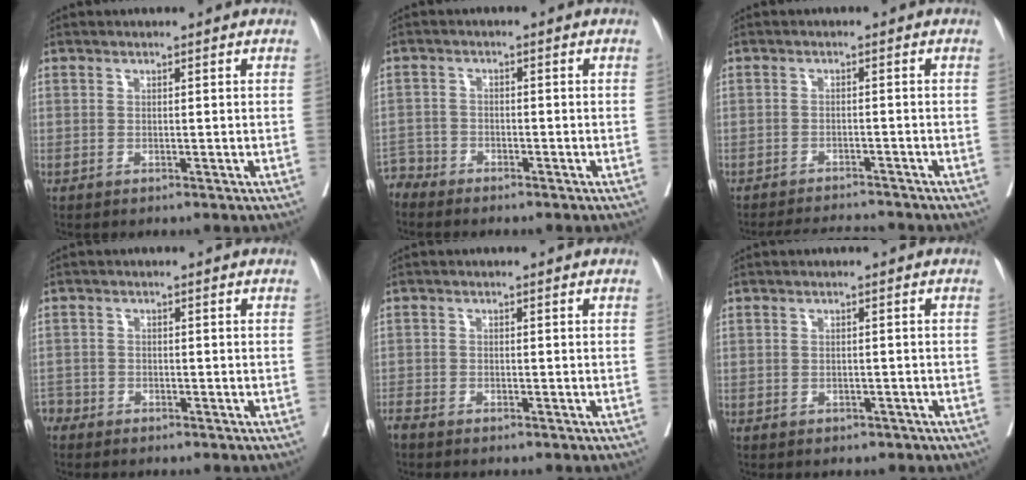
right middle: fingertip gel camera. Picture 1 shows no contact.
{"total": 2.9, "force": [-2.7, 0.7, -0.8], "torque": [0.017, -0.004, -0.054]}
{"total": 6.0, "force": [-5.9, 0.2, 0.9], "torque": [-0.011, -0.005, -0.091]}
{"total": 2.2, "force": [-1.9, 1.2, -0.2], "torque": [-0.004, 0.004, -0.037]}
{"total": 2.4, "force": [-2.2, 0.6, 1.0], "torque": [-0.022, -0.005, -0.036]}
{"total": 2.8, "force": [-2.1, 1.7, 0.9], "torque": [-0.017, 0.004, -0.016]}